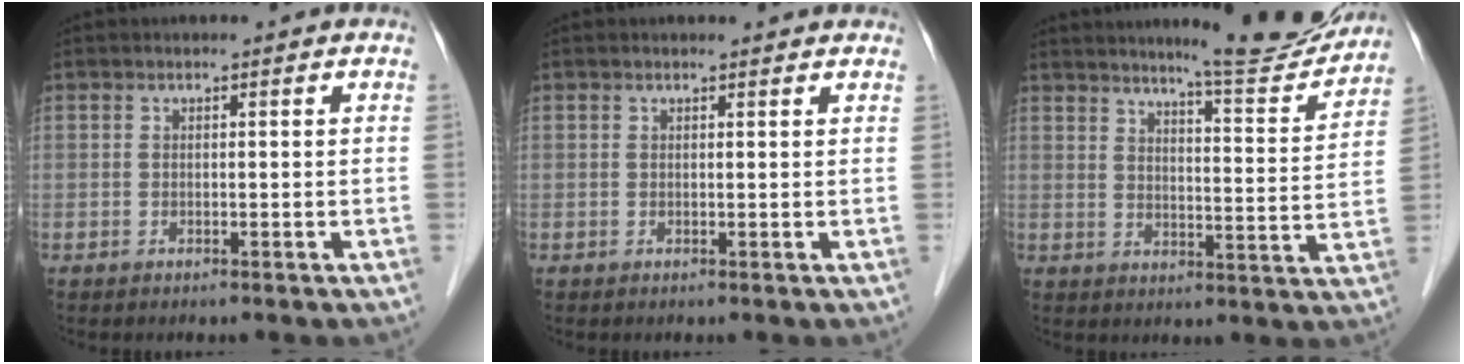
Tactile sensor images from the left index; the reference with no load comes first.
{"total": 2.8, "force": [2.6, 0.5, 0.6], "torque": [-0.014, 0.011, 0.024]}
{"total": 12.9, "force": [12.0, 0.2, 4.7], "torque": [-0.061, -0.025, 0.153]}